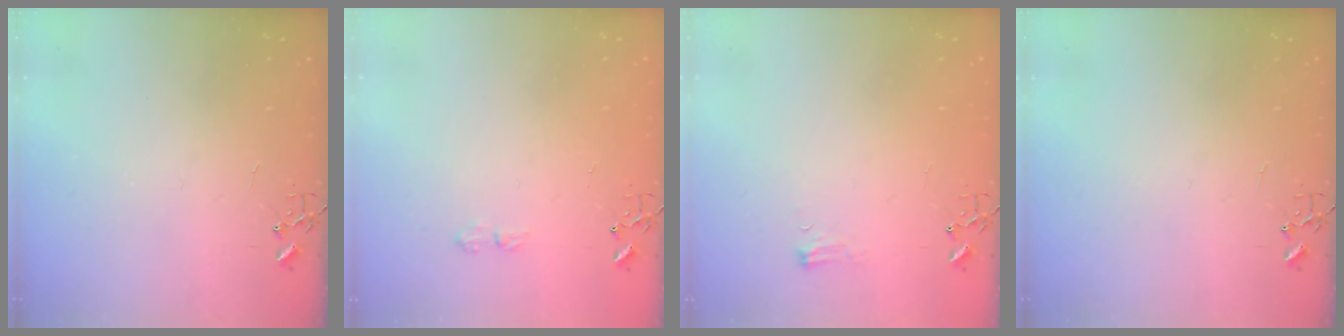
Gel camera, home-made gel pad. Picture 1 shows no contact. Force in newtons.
{"total": 6.4, "press": 6.4, "slide": 0.9}
{"total": 5.5, "press": 5.5, "slide": 0.7}
{"total": 0.0}